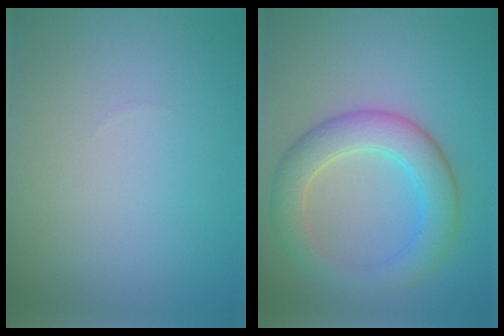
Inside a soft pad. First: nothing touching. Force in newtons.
{"total": 5.4, "press": 5.4, "slide": 0.3}